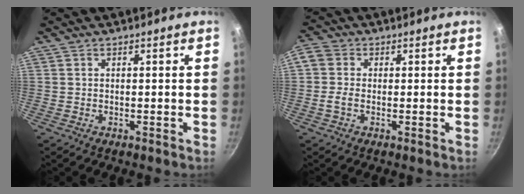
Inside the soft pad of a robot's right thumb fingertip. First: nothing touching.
{"total": 4.2, "force": [-0.5, 3.1, 2.7], "torque": [-0.058, 0.011, -0.023]}